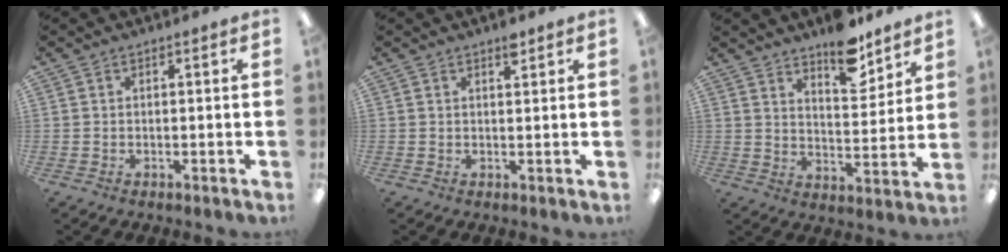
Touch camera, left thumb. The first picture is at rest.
{"total": 2.5, "force": [1.8, 0.8, 1.5], "torque": [-0.016, -0.006, 0.029]}
{"total": 11.7, "force": [9.4, 4.4, 5.4], "torque": [-0.063, -0.065, 0.165]}